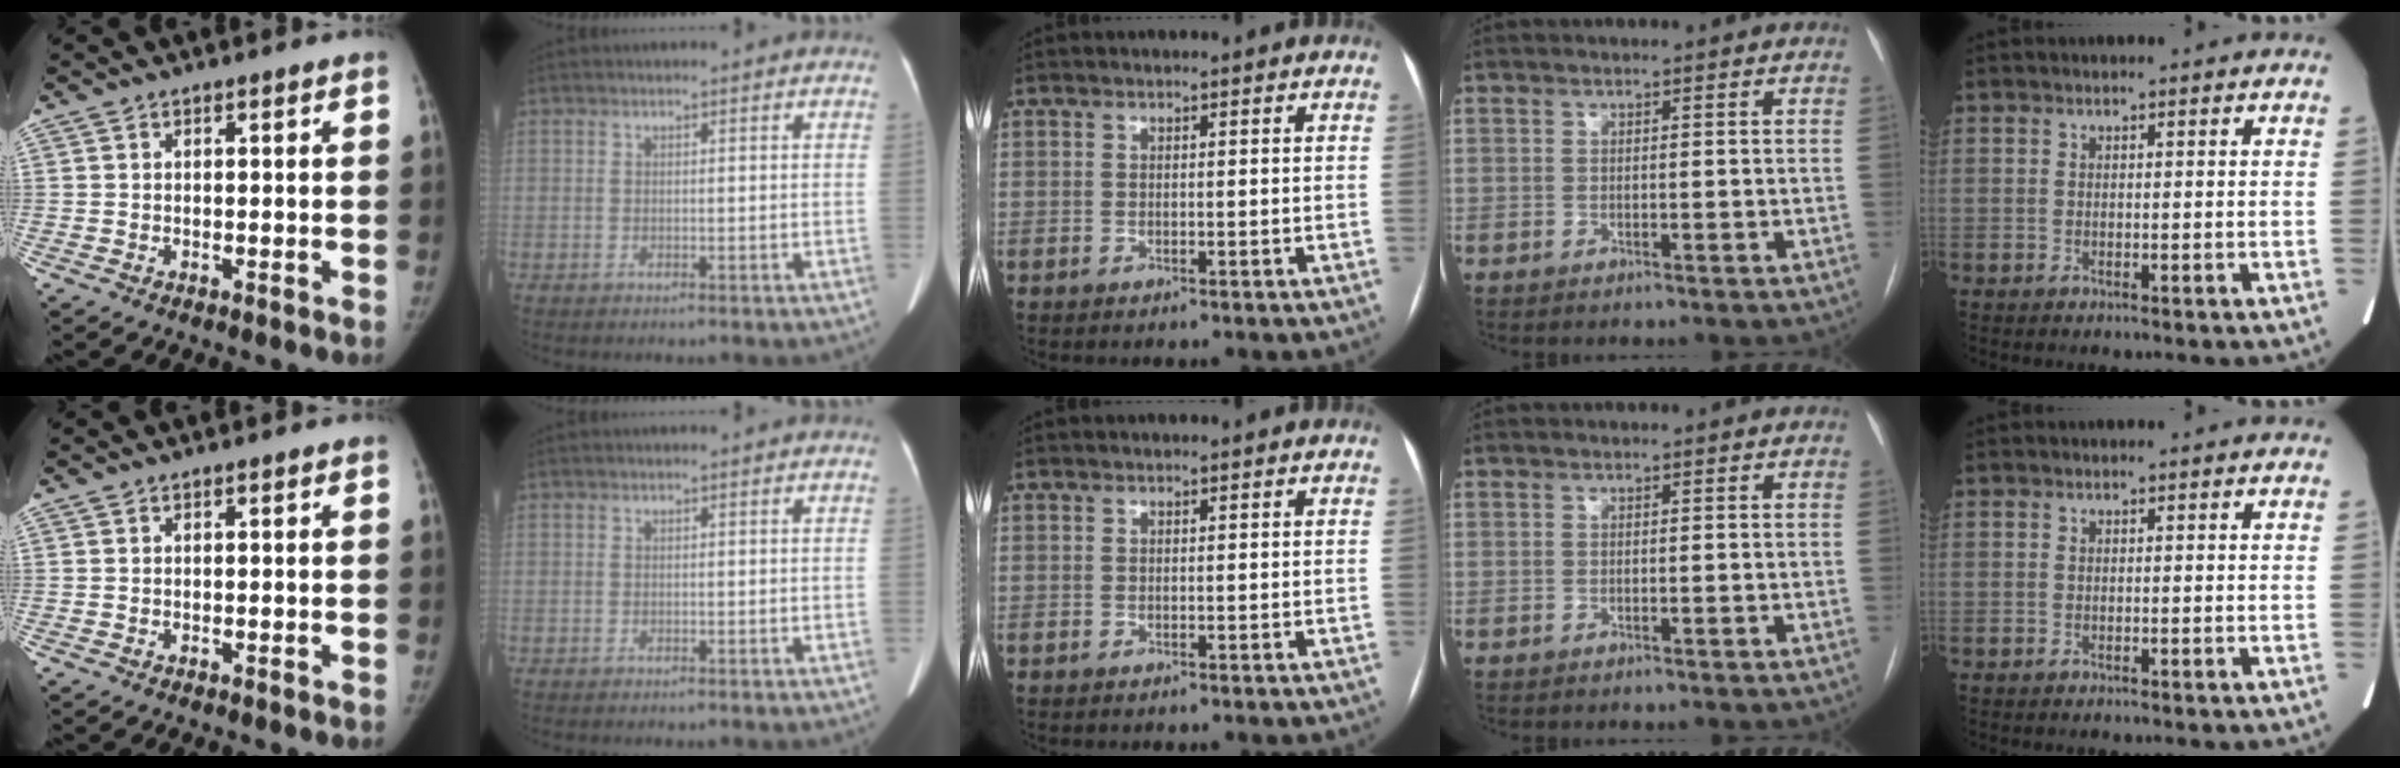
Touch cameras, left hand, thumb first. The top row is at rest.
{}